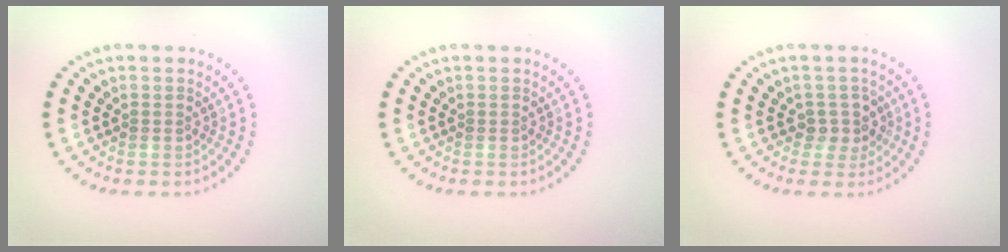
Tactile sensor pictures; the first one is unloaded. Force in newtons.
{"total": 0.0}
{"total": 2.1, "press": 1.7, "slide": 1.2}